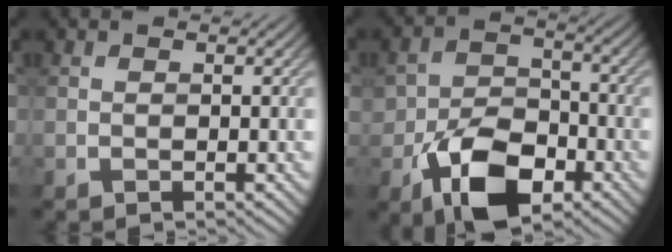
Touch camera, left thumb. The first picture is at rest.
{"total": 10.0, "force": [-4.9, 6.2, 6.1], "torque": [-0.121, -0.016, -0.085]}